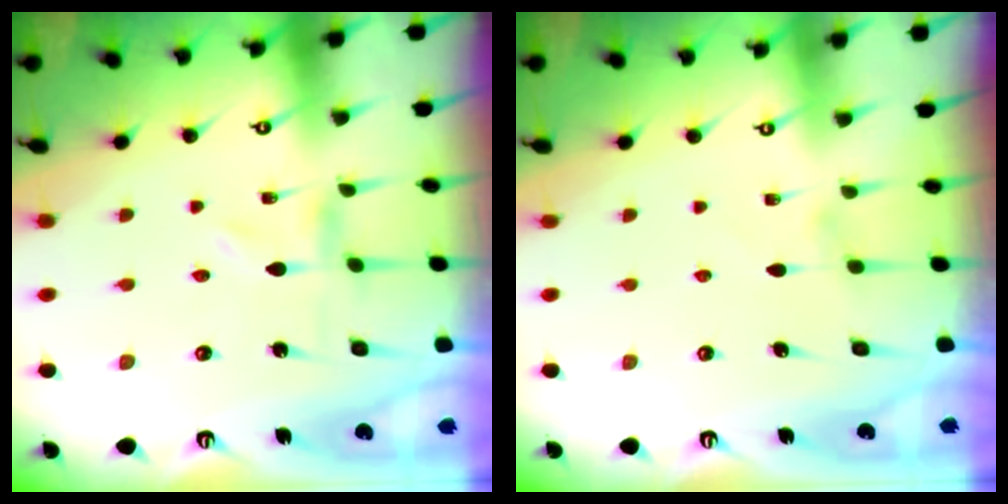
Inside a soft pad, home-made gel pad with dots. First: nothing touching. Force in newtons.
{"total": 0.8, "press": 0.8, "slide": 0.3}